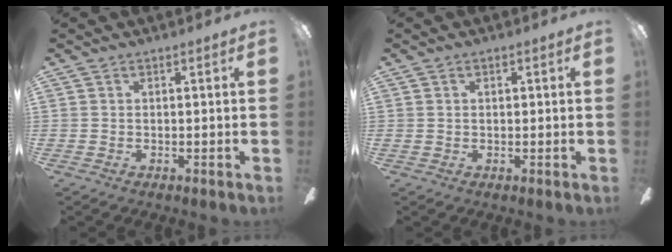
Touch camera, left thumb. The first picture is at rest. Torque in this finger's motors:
{"motor_torque": [0.06, -0.01, -0.28, -0.27, -0.05]}